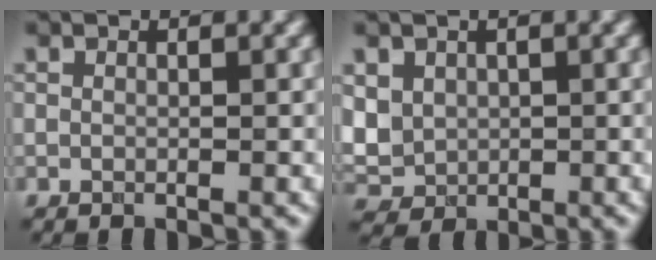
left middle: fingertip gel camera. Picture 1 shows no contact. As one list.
[{"total": 4.0, "force": [0.7, 3.4, 1.9], "torque": [-0.055, 0.003, 0.019]}]